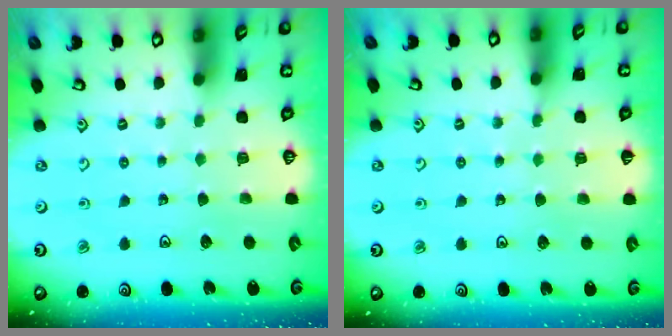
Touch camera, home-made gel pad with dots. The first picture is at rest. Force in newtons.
{"total": 2.9, "press": 2.9, "slide": 0.5}